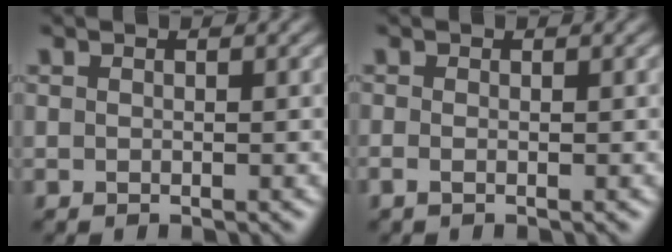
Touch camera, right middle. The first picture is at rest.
{"total": 0.8, "force": [-0.3, 0.2, 0.7], "torque": [-0.015, -0.007, -0.007]}